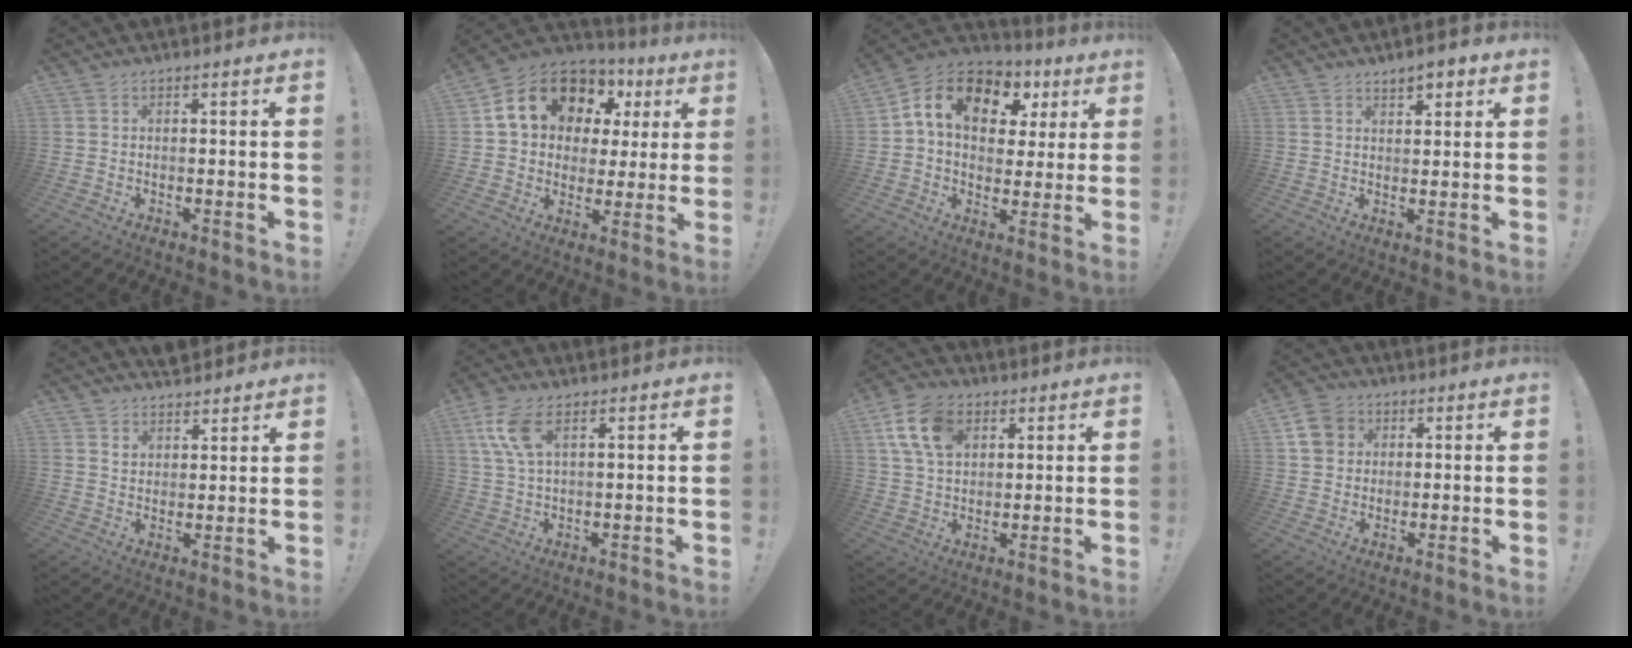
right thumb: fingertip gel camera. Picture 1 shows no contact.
{"total": 16.2, "force": [7.8, 11.6, 8.2], "torque": [-0.138, -0.033, 0.158]}
{"total": 14.7, "force": [5.3, 9.9, 9.4], "torque": [-0.160, -0.007, 0.095]}
{"total": 4.4, "force": [3.1, 2.0, 2.4], "torque": [-0.027, -0.015, 0.053]}
{"total": 5.0, "force": [4.4, 2.4, 0.1], "torque": [0.001, -0.032, 0.082]}
{"total": 8.2, "force": [3.7, 3.1, 6.6], "torque": [-0.138, -0.002, 0.071]}
{"total": 13.1, "force": [5.4, 8.9, 8.0], "torque": [-0.146, -0.006, 0.102]}
{"total": 7.9, "force": [2.7, 6.9, 2.7], "torque": [-0.037, -0.002, 0.056]}